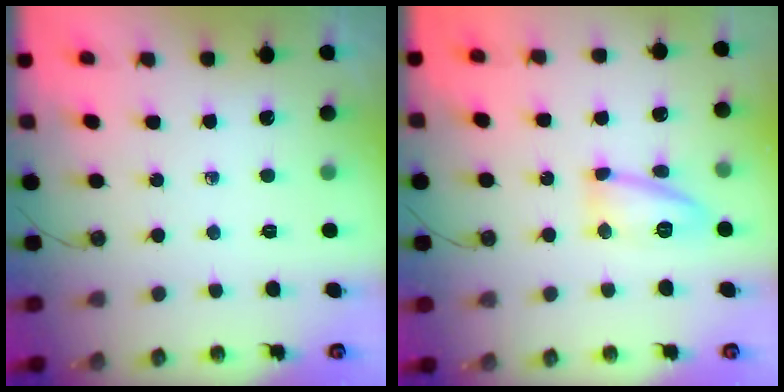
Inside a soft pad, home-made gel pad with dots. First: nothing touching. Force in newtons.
{"total": 12.1, "press": 12.1, "slide": 0.8}